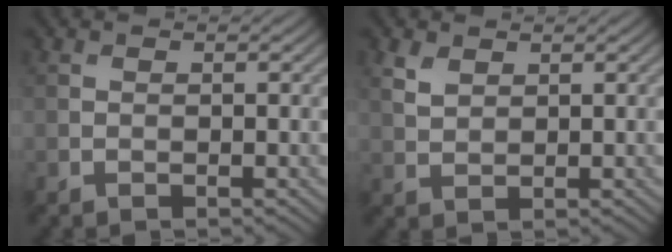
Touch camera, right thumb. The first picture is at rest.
{"total": 2.4, "force": [1.5, 1.3, 1.2], "torque": [-0.036, 0.000, 0.035]}